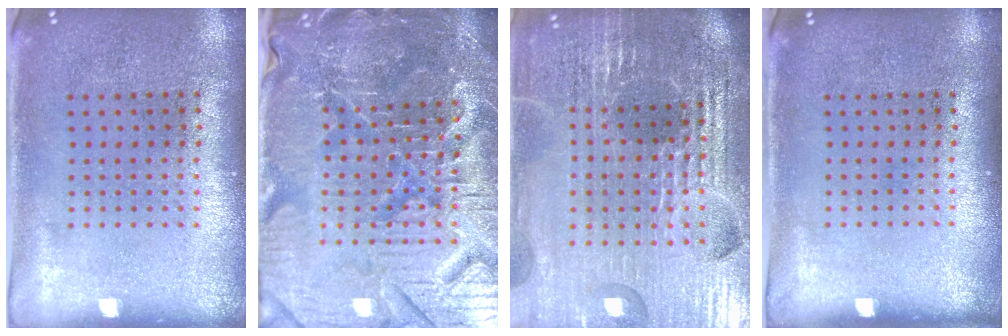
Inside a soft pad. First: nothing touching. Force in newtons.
{"total": 5.6, "press": 5.3, "slide": 1.7}
{"total": 5.6, "press": 5.0, "slide": 2.4}
{"total": 0.0}